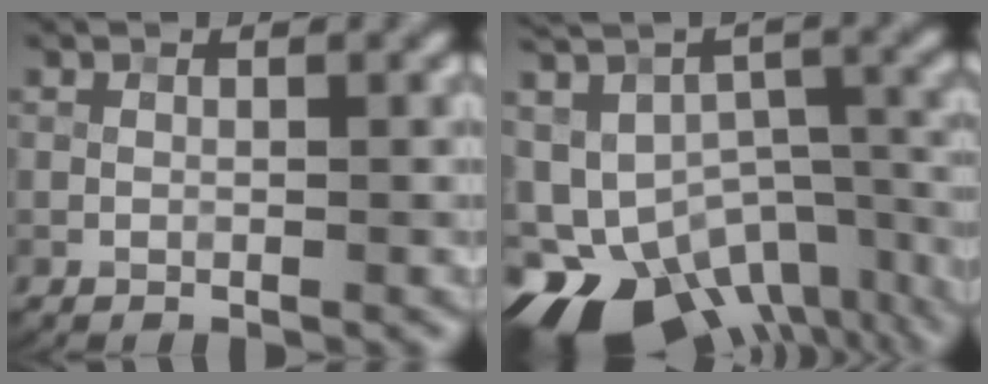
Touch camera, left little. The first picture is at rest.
{"total": 16.4, "force": [-9.5, 10.3, 8.6], "torque": [-0.168, -0.038, -0.105]}